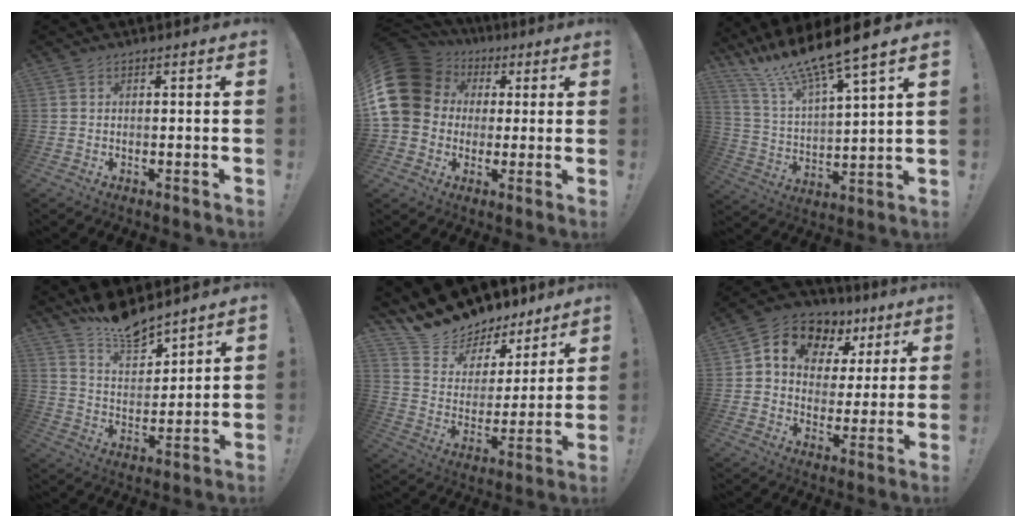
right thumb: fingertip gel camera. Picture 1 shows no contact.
{"total": 17.2, "force": [2.7, 14.2, 9.3], "torque": [-0.173, -0.003, 0.061]}
{"total": 13.0, "force": [11.3, -0.3, 6.4], "torque": [-0.145, -0.093, 0.191]}
{"total": 10.9, "force": [10.2, 2.6, 2.7], "torque": [-0.057, -0.084, 0.191]}
{"total": 13.5, "force": [12.2, 5.1, 2.5], "torque": [-0.075, -0.099, 0.226]}
{"total": 10.2, "force": [5.1, 7.5, 4.7], "torque": [-0.084, -0.030, 0.095]}